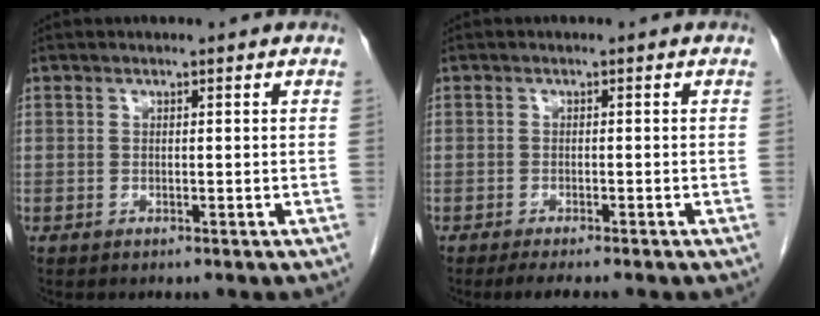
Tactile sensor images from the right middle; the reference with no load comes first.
{"total": 3.4, "force": [-2.7, 0.0, 2.1], "torque": [-0.028, -0.007, -0.040]}